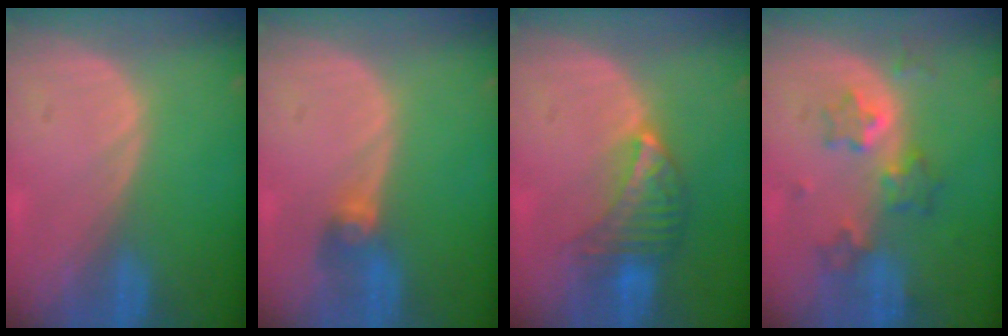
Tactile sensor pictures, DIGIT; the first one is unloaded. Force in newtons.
{"total": 2.7, "press": 2.7, "slide": 0.1}
{"total": 6.8, "press": 6.1, "slide": 2.9}
{"total": 6.0, "press": 5.8, "slide": 1.7}